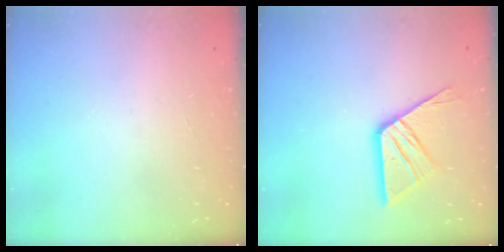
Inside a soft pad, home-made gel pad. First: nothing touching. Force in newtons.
{"total": 12.7, "press": 12.7, "slide": 1.2}